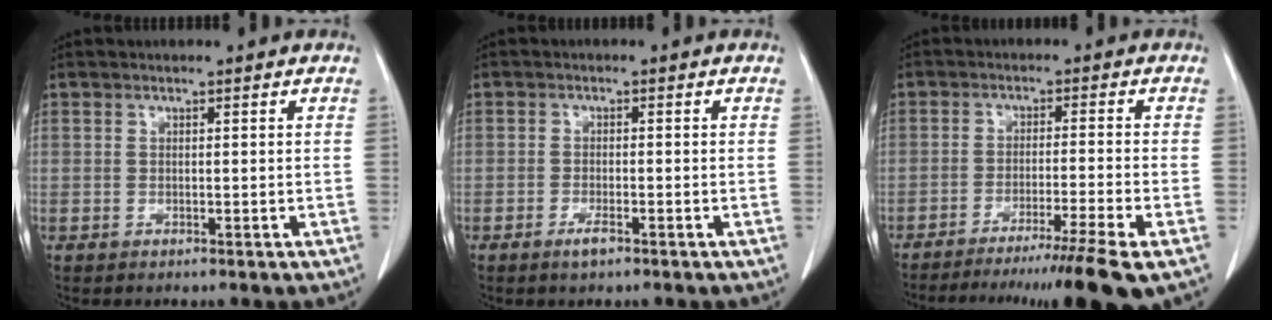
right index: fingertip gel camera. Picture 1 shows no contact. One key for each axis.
{"total": 1.9, "fx": -1.3, "fy": 0.3, "fz": 1.4, "tx": -0.028, "ty": -0.002, "tz": -0.024}
{"total": 13.0, "fx": -9.8, "fy": -2.1, "fz": 8.3, "tx": -0.109, "ty": -0.033, "tz": -0.151}